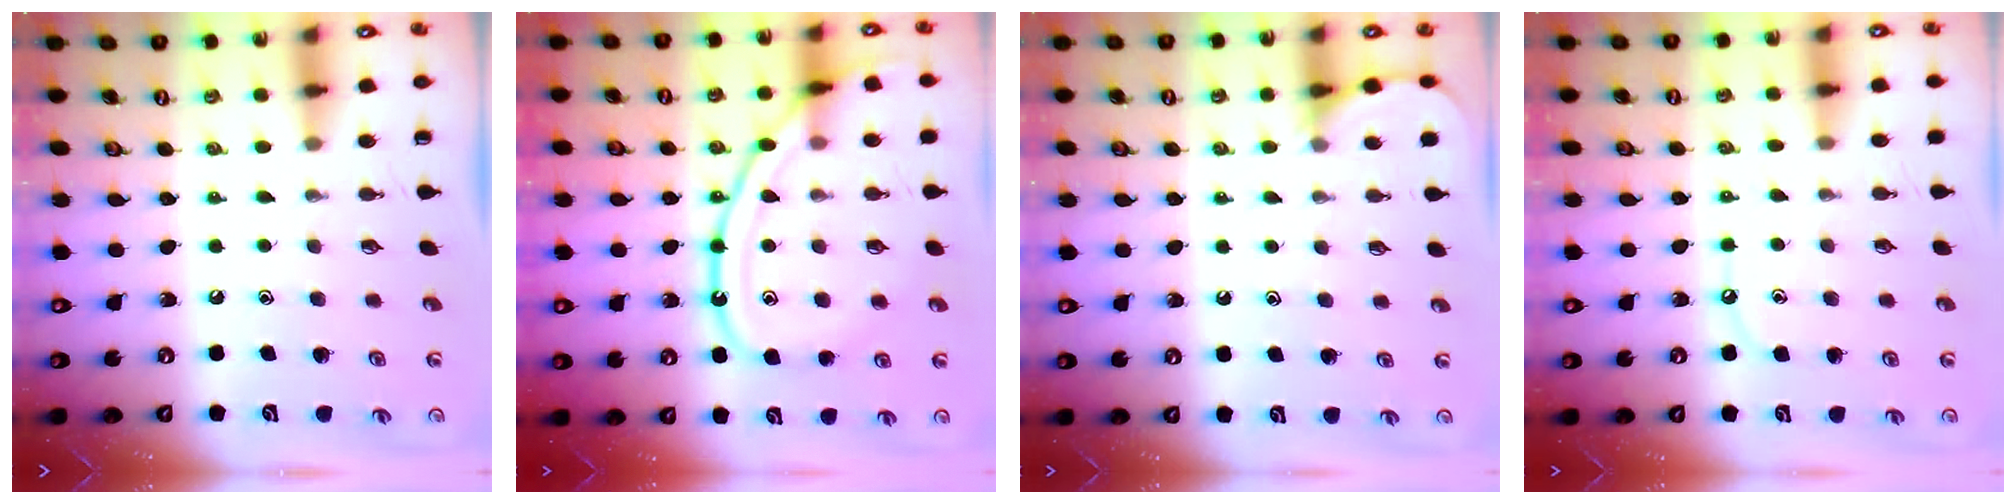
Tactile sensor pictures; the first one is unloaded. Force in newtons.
{"total": 16.7, "press": 16.7, "slide": 1.4}
{"total": 6.1, "press": 6.1, "slide": 0.4}
{"total": 7.0, "press": 7.0, "slide": 0.7}